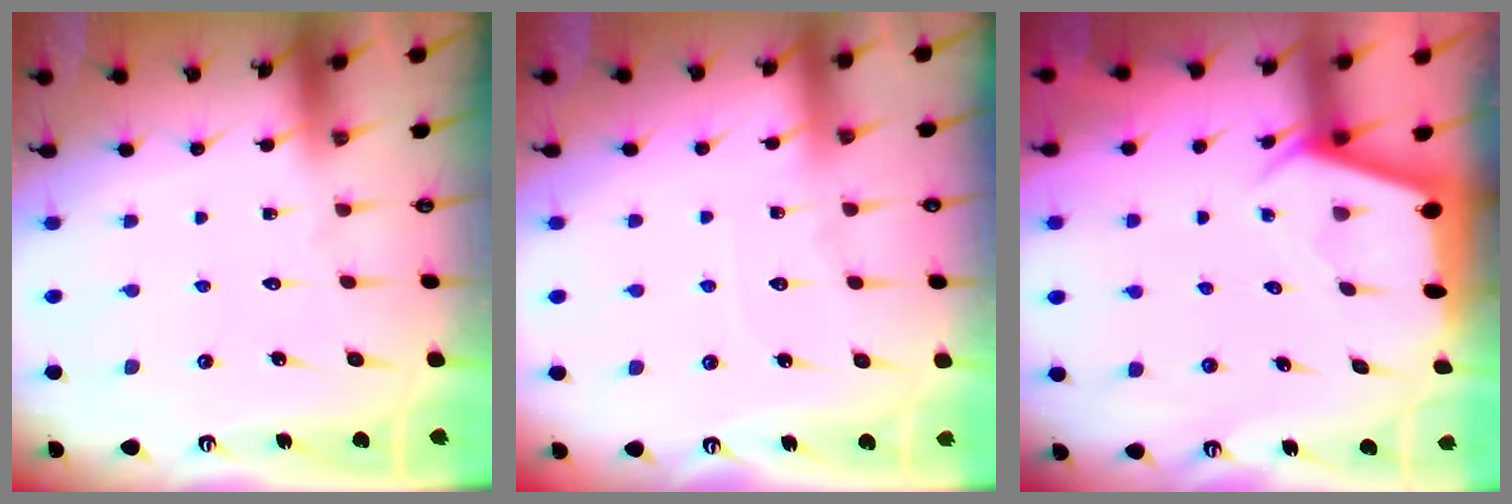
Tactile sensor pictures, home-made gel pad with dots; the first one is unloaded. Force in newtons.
{"total": 3.7, "press": 3.6, "slide": 0.5}
{"total": 2.4, "press": 2.4, "slide": 0.3}